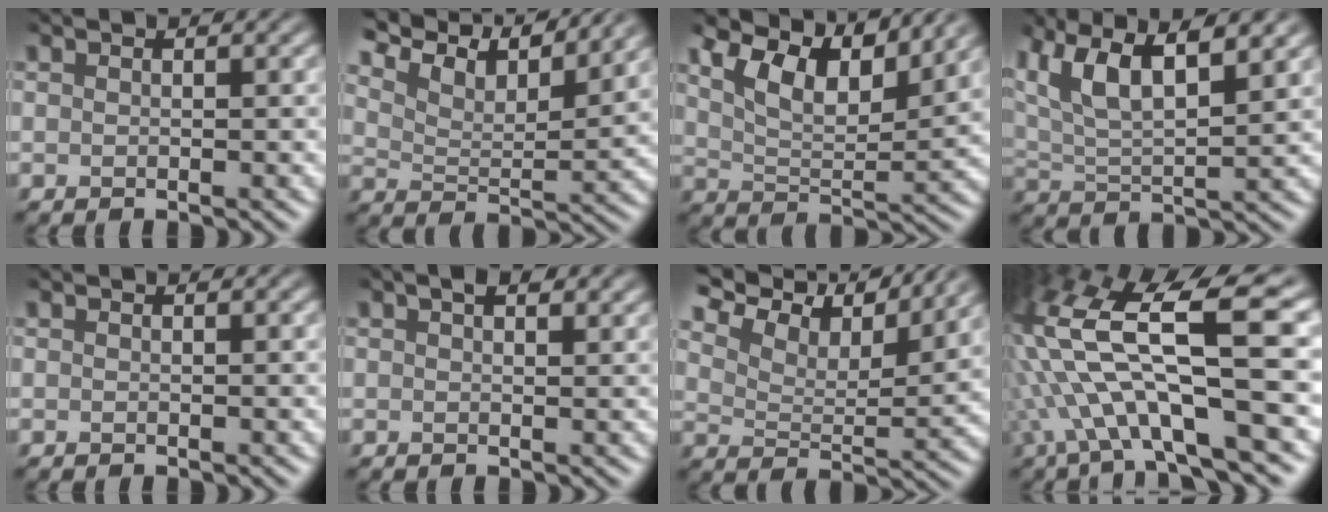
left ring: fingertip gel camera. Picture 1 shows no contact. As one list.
[{"total": 9.3, "force": [7.9, 2.2, 4.3], "torque": [-0.093, 0.009, 0.117]}, {"total": 8.4, "force": [6.1, 2.8, 4.9], "torque": [-0.094, 0.011, 0.094]}, {"total": 11.3, "force": [6.3, 4.7, 8.1], "torque": [-0.153, 0.047, 0.088]}, {"total": 0.0}, {"total": 2.0, "force": [1.3, 0.8, 1.3], "torque": [-0.016, 0.004, 0.021]}, {"total": 10.3, "force": [8.7, 2.9, 4.6], "torque": [-0.098, 0.011, 0.116]}, {"total": 14.5, "force": [0.2, 3.9, 14.0], "torque": [-0.278, 0.022, 0.022]}]